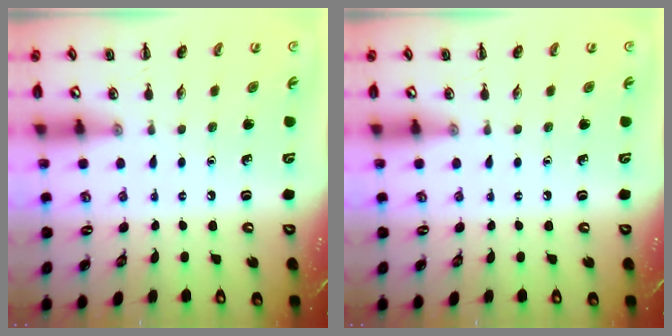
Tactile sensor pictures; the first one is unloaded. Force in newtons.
{"total": 0.0}